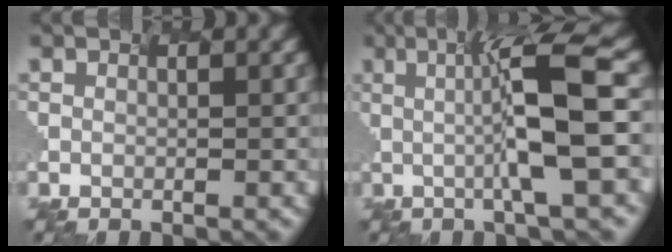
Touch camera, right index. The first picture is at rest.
{"total": 6.8, "force": [-0.4, 0.2, 6.8], "torque": [-0.122, -0.003, 0.022]}